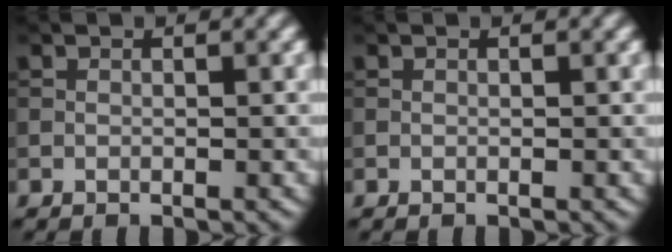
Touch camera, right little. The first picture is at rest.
{"total": 0.0}